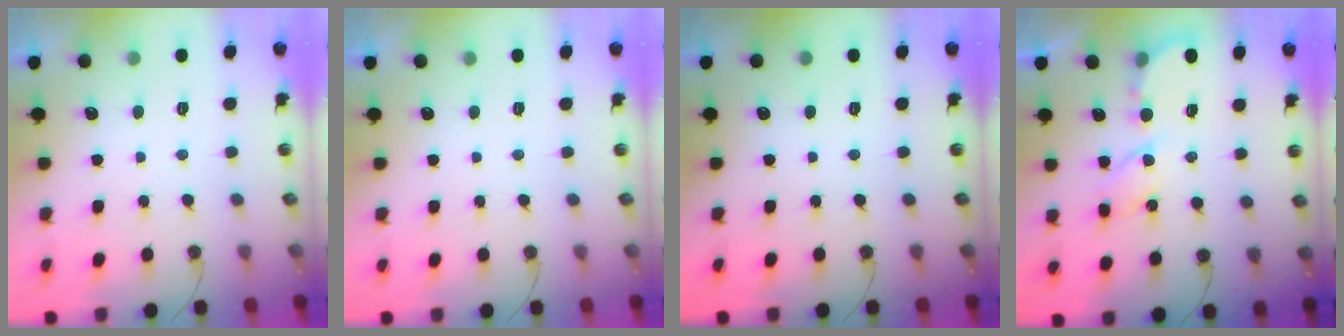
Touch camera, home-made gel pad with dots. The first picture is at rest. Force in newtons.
{"total": 0.0}
{"total": 0.0}
{"total": 5.8, "press": 5.8, "slide": 0.6}